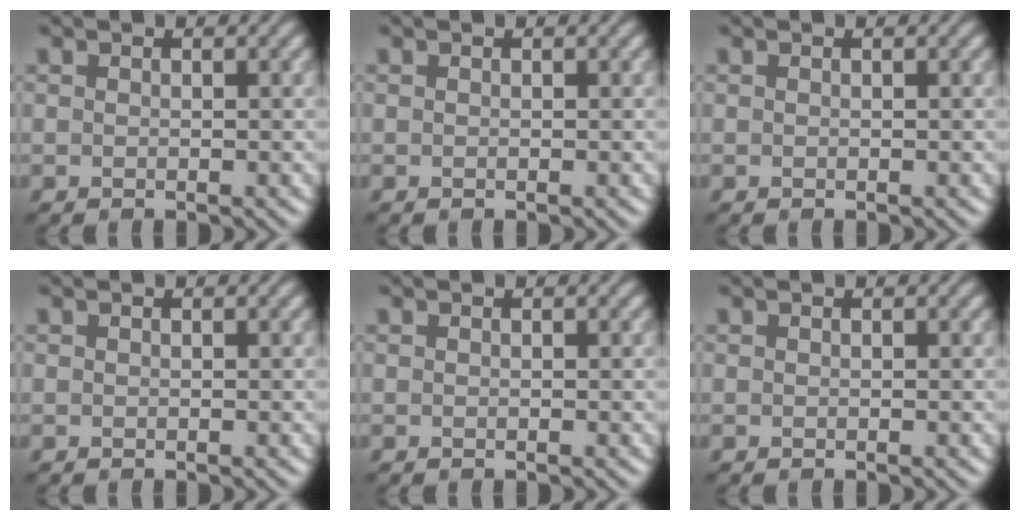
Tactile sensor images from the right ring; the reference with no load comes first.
{"total": 0.0}
{"total": 0.0}
{"total": 0.0}
{"total": 0.0}
{"total": 0.0}